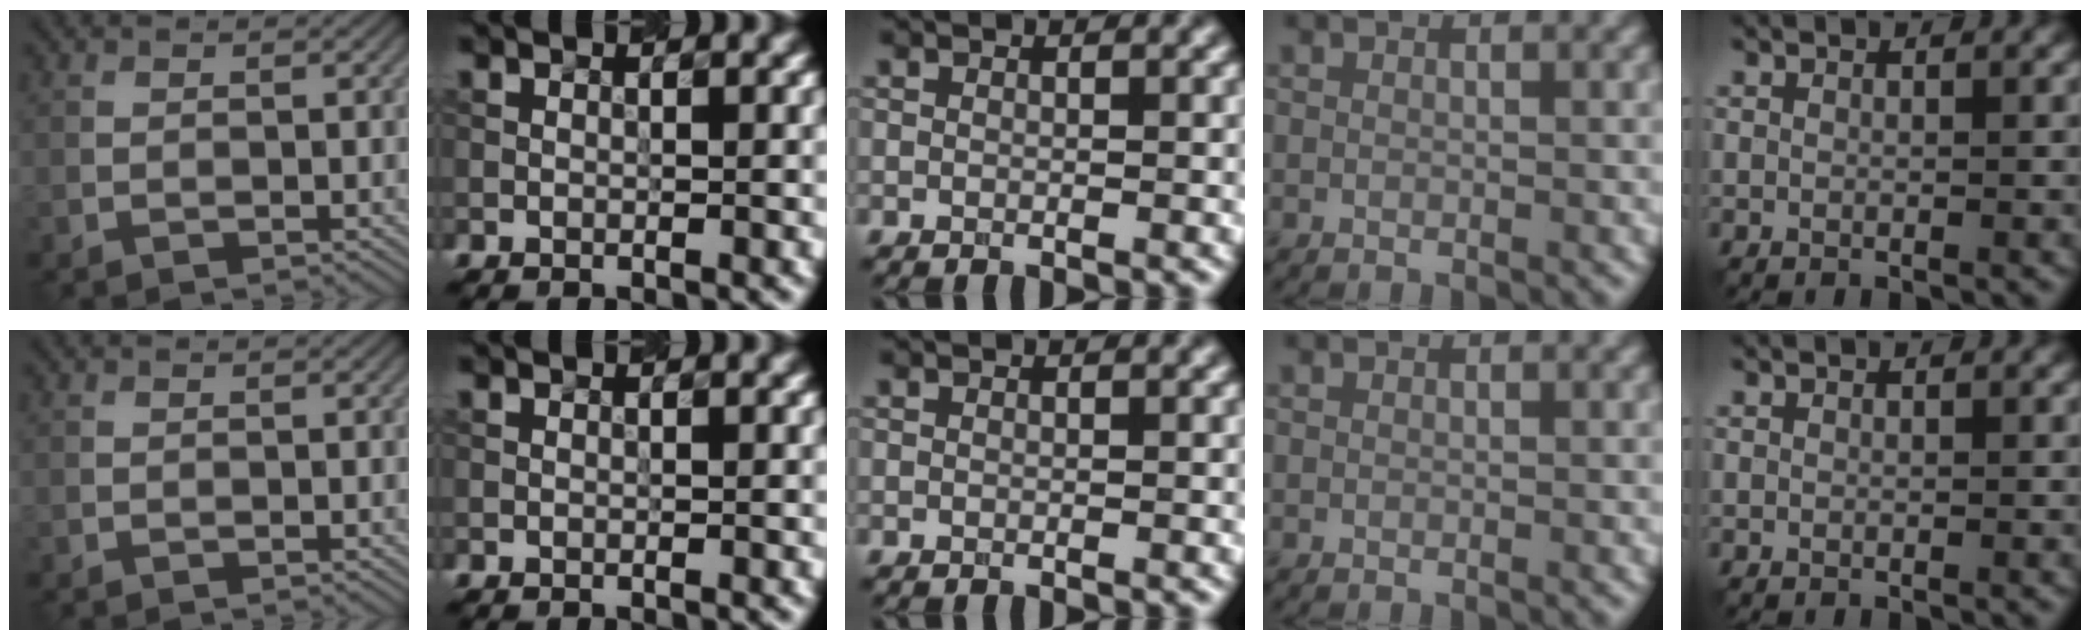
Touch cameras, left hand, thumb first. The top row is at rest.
{}